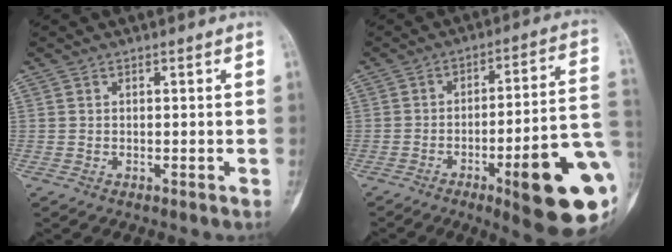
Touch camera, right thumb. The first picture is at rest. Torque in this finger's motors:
{"motor_torque": [2.55, 1.97, 1.37, -1.41, 0.38]}